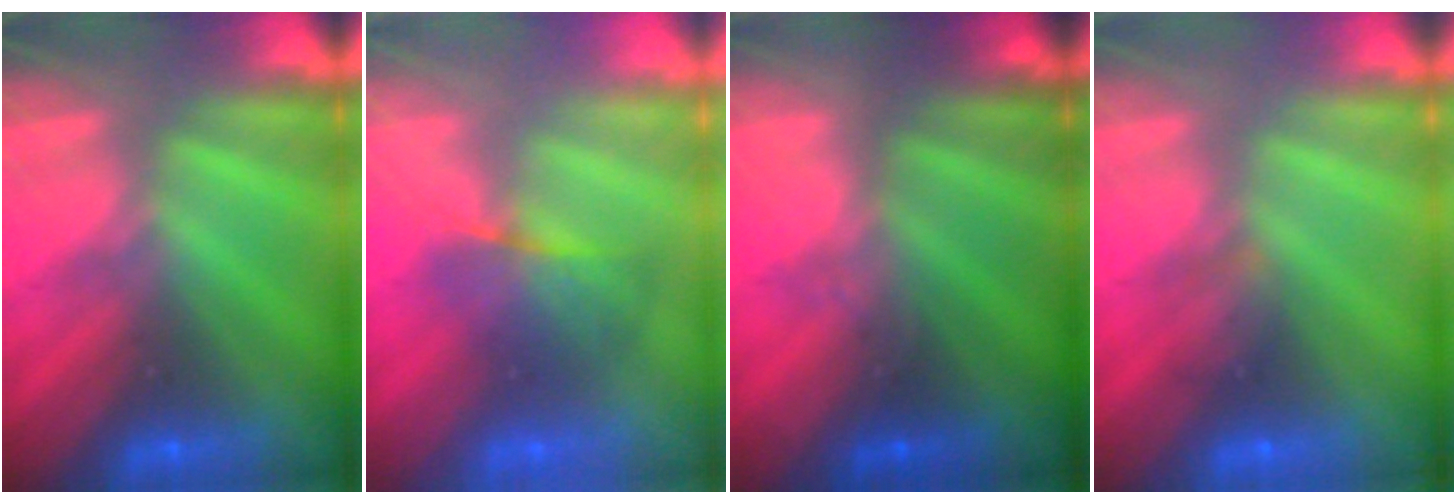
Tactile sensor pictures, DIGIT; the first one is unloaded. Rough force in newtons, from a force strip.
{"total": 2.1}
{"total": 1.5}
{"total": 1.3}